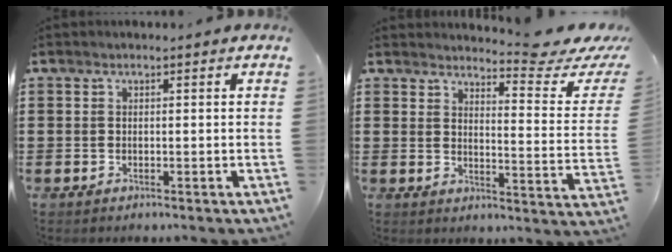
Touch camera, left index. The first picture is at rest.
{"total": 5.6, "force": [5.0, -0.2, 2.6], "torque": [-0.042, -0.041, 0.076]}